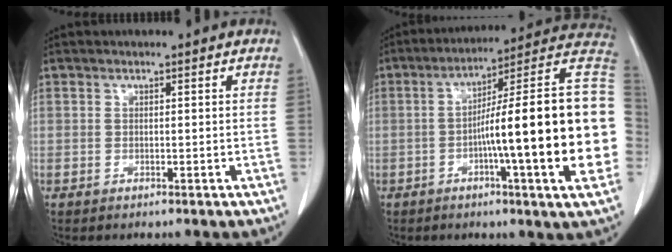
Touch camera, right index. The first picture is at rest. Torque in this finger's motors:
{"motor_torque": [2.14, 0.00, 1.02, 0.17]}